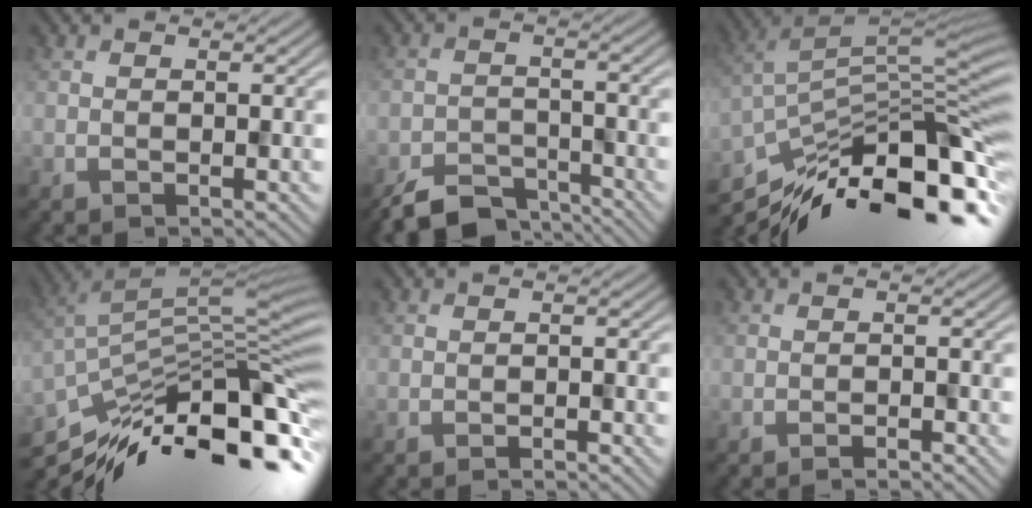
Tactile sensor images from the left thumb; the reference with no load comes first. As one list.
[{"total": 6.0, "force": [-5.1, 2.2, 2.1], "torque": [-0.034, -0.007, -0.093]}, {"total": 15.6, "force": [-9.9, 4.8, 11.0], "torque": [-0.226, -0.003, -0.163]}, {"total": 15.2, "force": [-8.1, 4.7, 11.9], "torque": [-0.235, 0.007, -0.143]}, {"total": 0.8, "force": [-0.7, 0.0, 0.4], "torque": [-0.006, 0.002, -0.013]}, {"total": 1.1, "force": [-1.0, 0.0, 0.5], "torque": [-0.007, 0.002, -0.017]}]